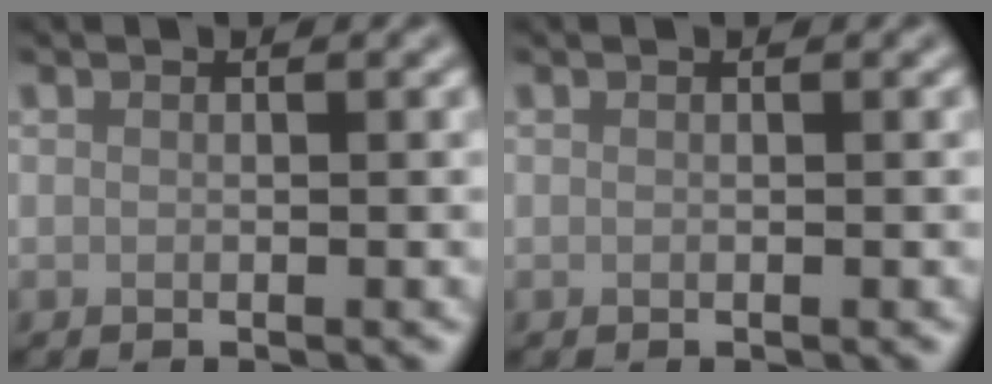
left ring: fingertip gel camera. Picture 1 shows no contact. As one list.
[{"total": 0.0}]